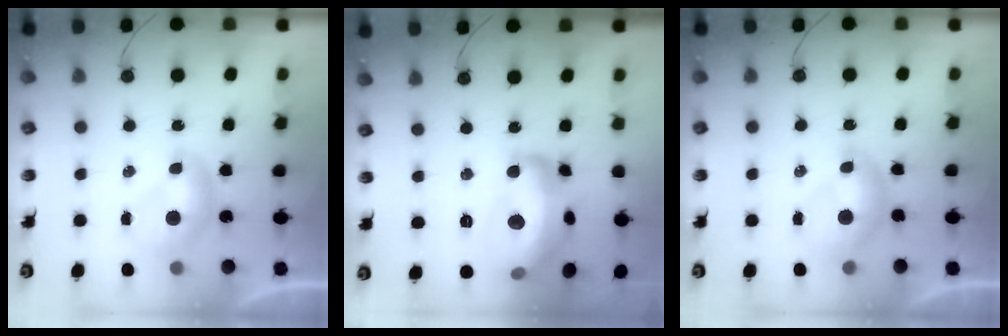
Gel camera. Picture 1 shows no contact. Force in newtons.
{"total": 15.2, "press": 15.1, "slide": 1.3}
{"total": 1.3, "press": 1.1, "slide": 0.6}